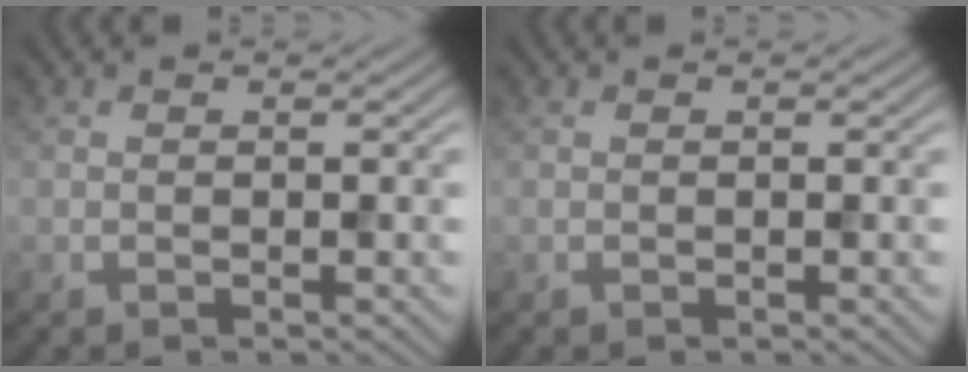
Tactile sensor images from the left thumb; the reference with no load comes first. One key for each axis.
{"total": 0.0}